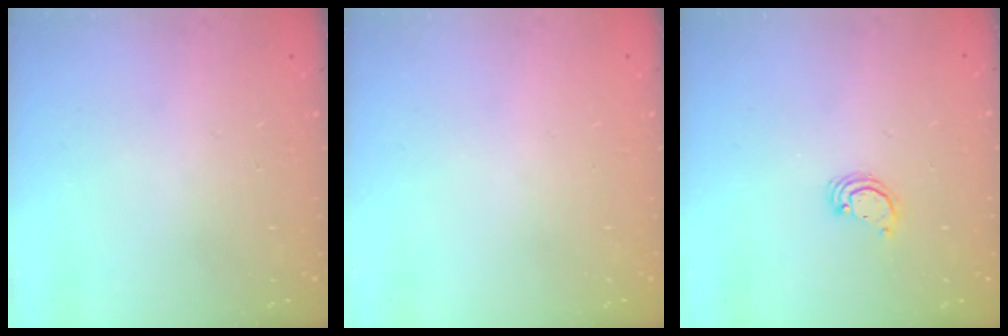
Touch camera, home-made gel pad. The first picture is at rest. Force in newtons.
{"total": 0.0}
{"total": 2.8, "press": 2.8, "slide": 0.2}